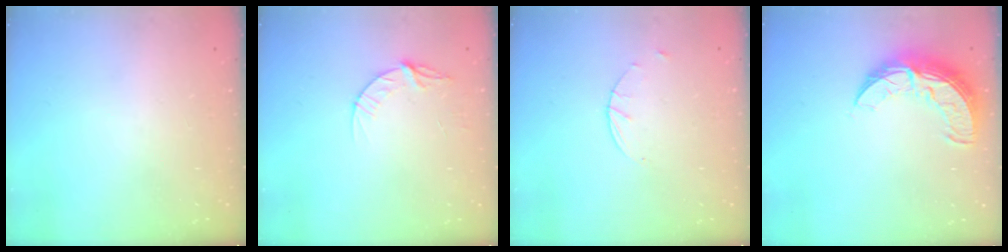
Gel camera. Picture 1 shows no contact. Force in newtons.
{"total": 5.6, "press": 5.6, "slide": 0.6}
{"total": 1.7, "press": 1.7, "slide": 0.3}
{"total": 12.2, "press": 12.2, "slide": 1.1}